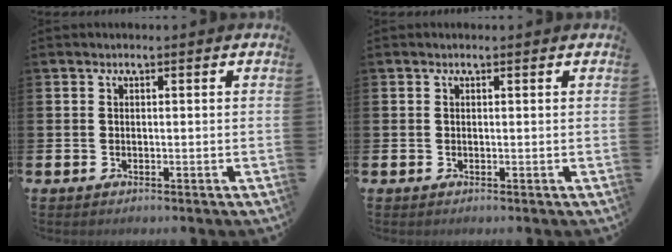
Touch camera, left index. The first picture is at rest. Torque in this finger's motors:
{"motor_torque": [0.24, -0.26, -0.07, 0.00]}